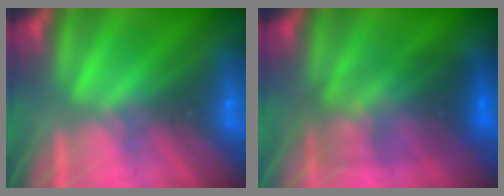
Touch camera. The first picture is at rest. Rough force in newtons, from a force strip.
{"total": 2.9}